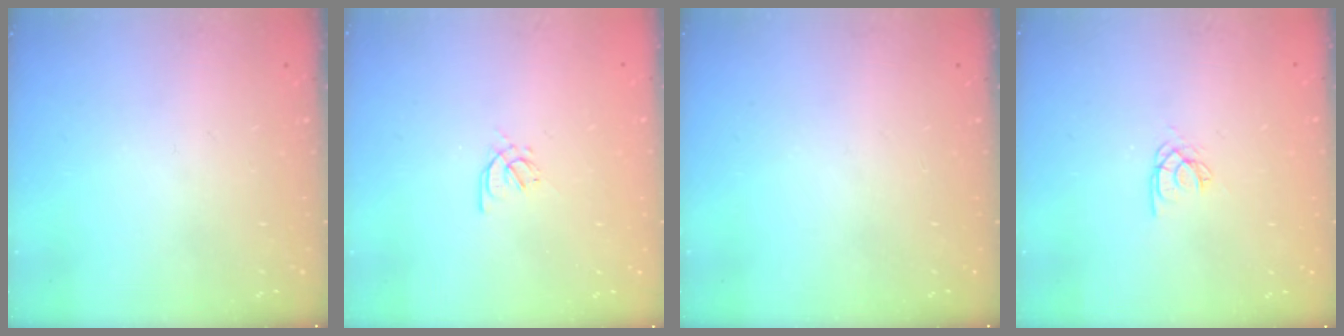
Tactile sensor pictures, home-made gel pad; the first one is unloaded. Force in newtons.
{"total": 2.4, "press": 2.4, "slide": 0.6}
{"total": 0.0}
{"total": 2.6, "press": 2.6, "slide": 0.1}